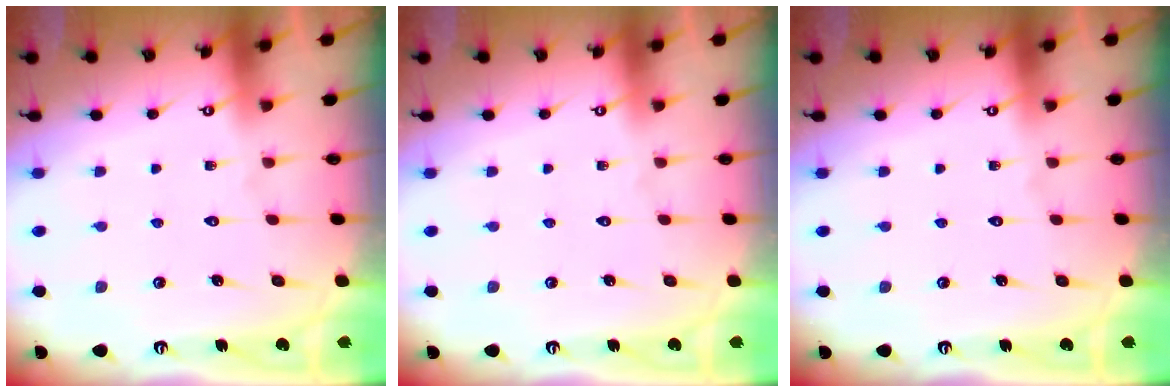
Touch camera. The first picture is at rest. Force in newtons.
{"total": 0.0}
{"total": 0.0}